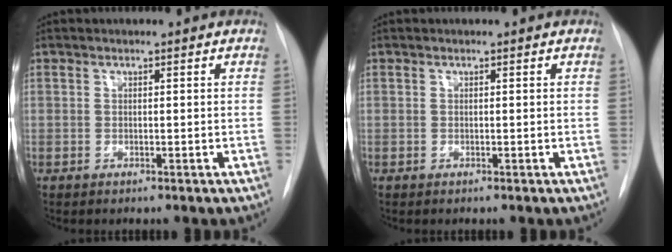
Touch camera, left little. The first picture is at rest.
{"total": 0.0}